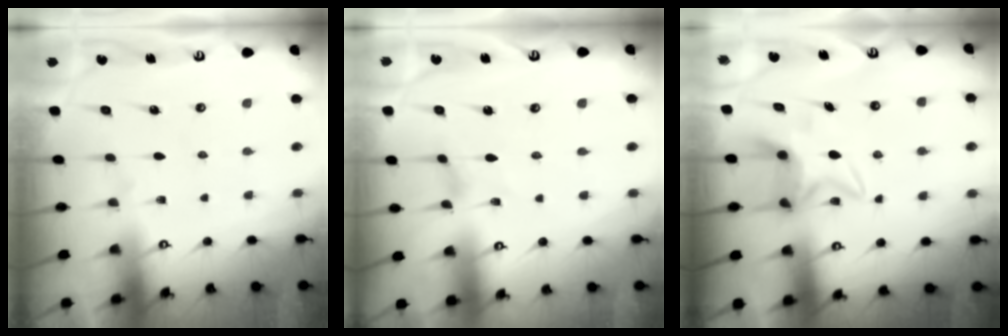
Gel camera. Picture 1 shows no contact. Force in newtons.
{"total": 0.0}
{"total": 6.3, "press": 6.2, "slide": 0.7}